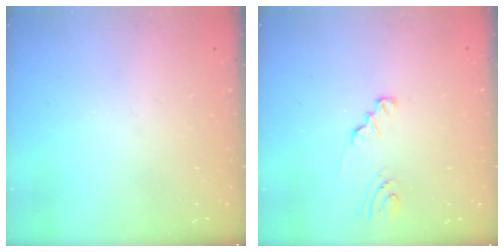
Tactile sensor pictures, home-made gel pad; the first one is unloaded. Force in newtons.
{"total": 1.7, "press": 1.7, "slide": 0.1}